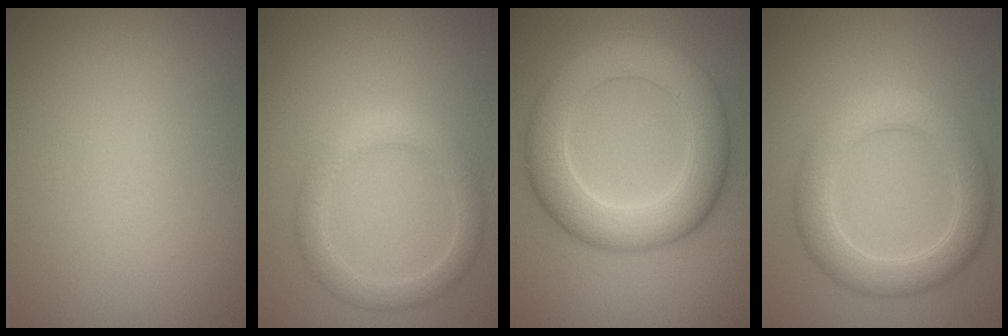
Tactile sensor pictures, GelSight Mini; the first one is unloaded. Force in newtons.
{"total": 2.9, "press": 2.9, "slide": 0.1}
{"total": 7.2, "press": 7.2, "slide": 0.3}
{"total": 4.7, "press": 4.7, "slide": 0.0}